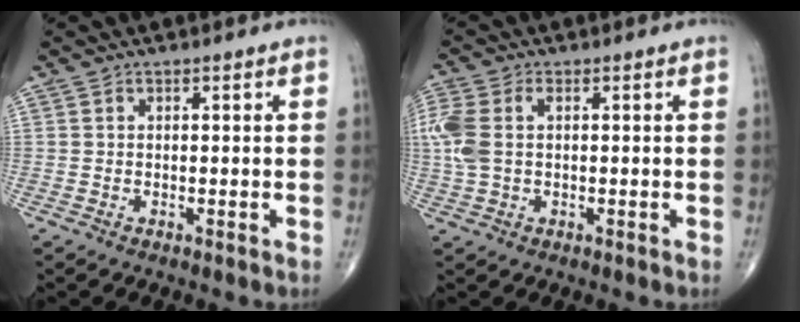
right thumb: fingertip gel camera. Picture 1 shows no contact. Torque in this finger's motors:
{"motor_torque": [1.10, 1.09, 0.90, 0.30, 0.07]}